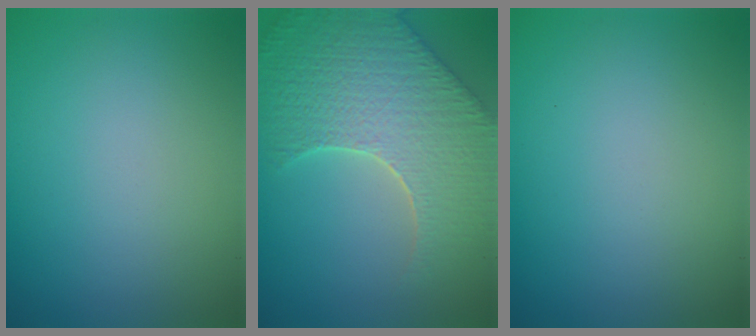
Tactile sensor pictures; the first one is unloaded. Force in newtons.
{"total": 9.0, "press": 6.4, "slide": 6.3}
{"total": 0.0}